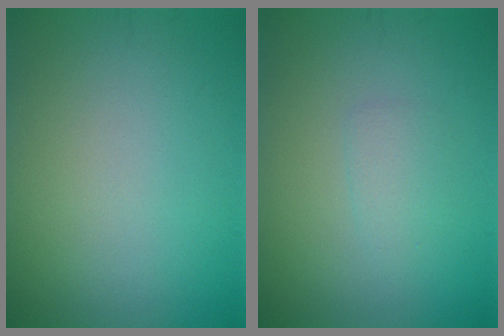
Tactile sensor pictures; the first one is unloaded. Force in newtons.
{"total": 1.4, "press": 1.4, "slide": 0.1}